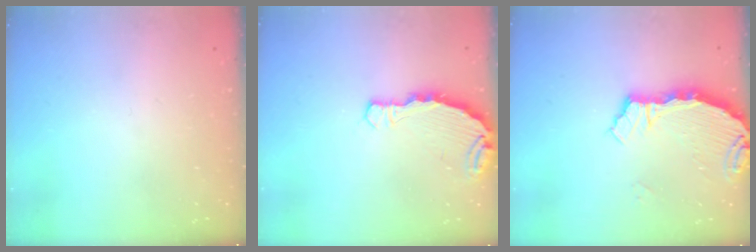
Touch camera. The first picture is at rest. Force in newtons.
{"total": 5.3, "press": 5.3, "slide": 0.5}
{"total": 4.5, "press": 4.5, "slide": 0.3}